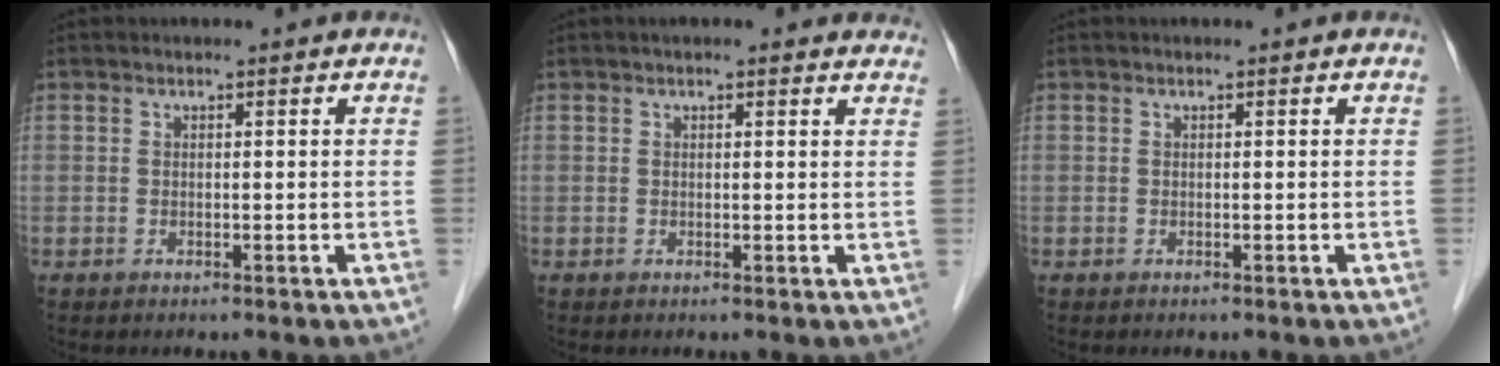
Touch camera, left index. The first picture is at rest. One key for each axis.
{"total": 4.8, "fx": 4.1, "fy": 1.1, "fz": 2.3, "tx": -0.020, "ty": 0.019, "tz": 0.035}
{"total": 0.0}